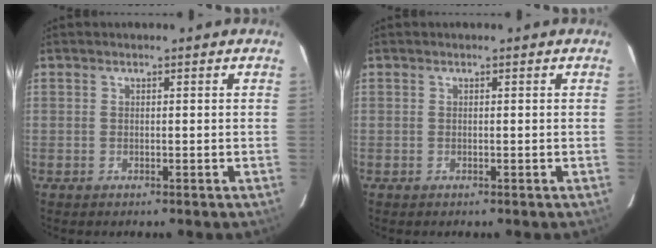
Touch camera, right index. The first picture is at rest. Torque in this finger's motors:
{"motor_torque": [0.13, -0.03, 0.12, 0.01]}